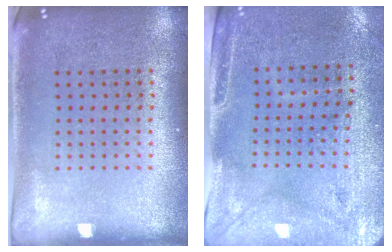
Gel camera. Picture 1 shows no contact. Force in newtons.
{"total": 3.0, "press": 2.5, "slide": 1.5}